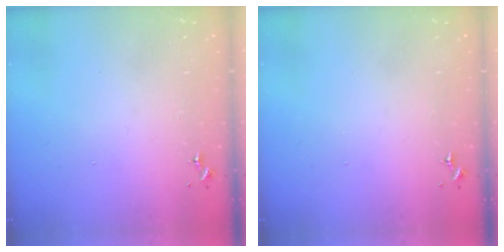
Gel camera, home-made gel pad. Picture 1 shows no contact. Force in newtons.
{"total": 0.0}